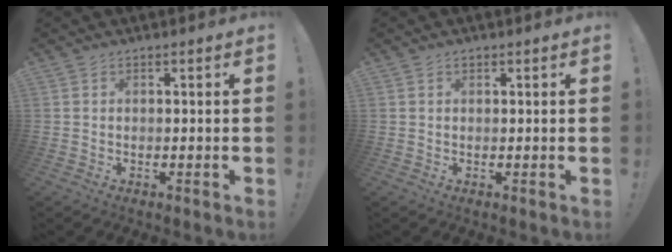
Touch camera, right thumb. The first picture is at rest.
{"total": 0.6, "force": [0.4, 0.4, 0.2], "torque": [0.001, -0.002, 0.007]}